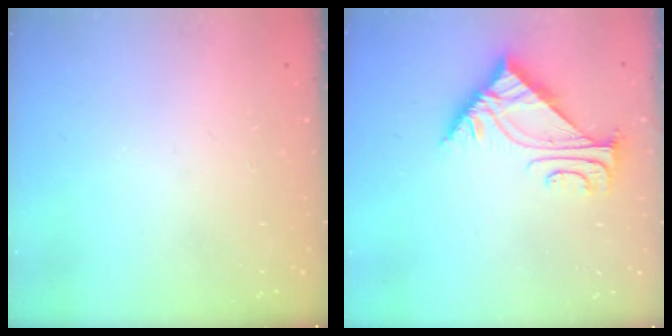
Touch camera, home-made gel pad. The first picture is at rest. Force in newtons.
{"total": 4.9, "press": 4.8, "slide": 0.8}